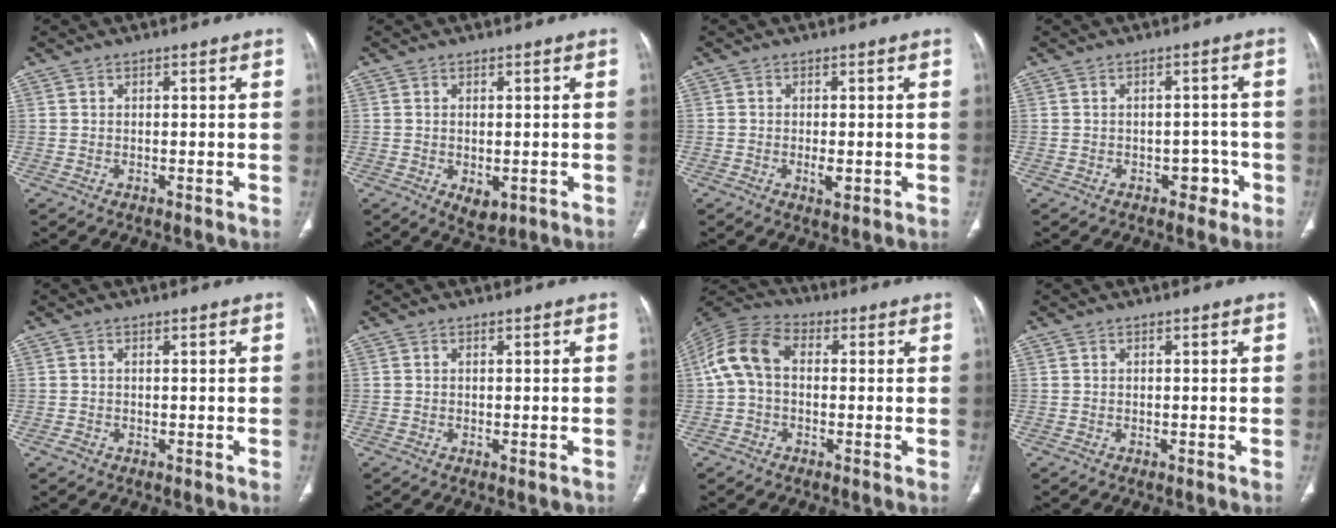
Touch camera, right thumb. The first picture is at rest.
{"total": 3.8, "force": [-0.9, 2.2, 2.9], "torque": [-0.042, -0.008, -0.002]}
{"total": 2.4, "force": [-0.6, 1.1, 2.0], "torque": [-0.035, -0.003, -0.007]}
{"total": 3.4, "force": [-1.6, 2.5, 1.7], "torque": [-0.002, 0.016, -0.019]}
{"total": 0.5, "force": [-0.2, 0.4, 0.3], "torque": [-0.004, 0.000, -0.003]}
{"total": 1.0, "force": [-0.3, 0.3, 0.9], "torque": [-0.016, -0.004, 0.001]}
{"total": 9.8, "force": [0.5, 6.6, 7.2], "torque": [-0.146, 0.030, -0.001]}
{"total": 0.0}